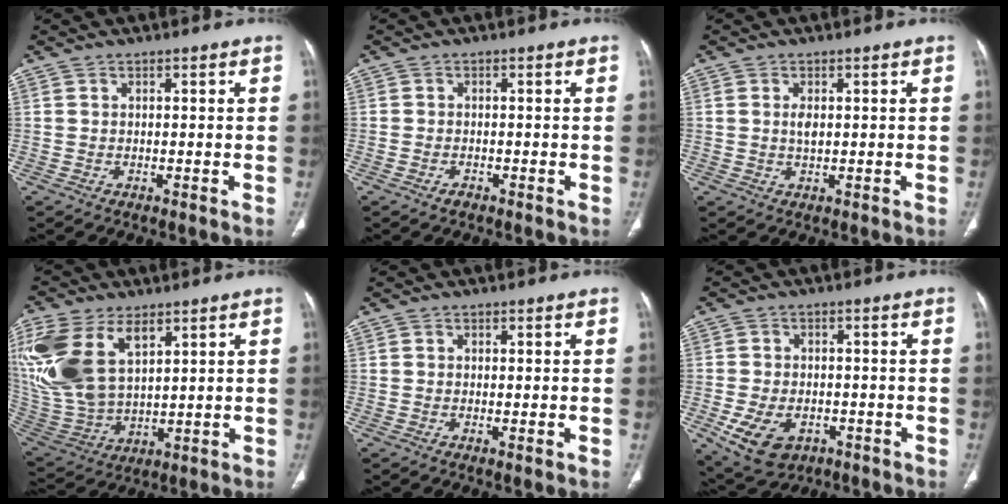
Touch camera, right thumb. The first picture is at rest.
{"total": 1.2, "force": [-0.9, 0.6, 0.6], "torque": [-0.012, 0.001, -0.016]}
{"total": 1.9, "force": [0.4, 1.0, 1.6], "torque": [-0.030, -0.002, 0.010]}
{"total": 20.4, "force": [8.8, 11.6, 14.3], "torque": [-0.321, -0.017, 0.185]}
{"total": 1.0, "force": [-0.2, 0.2, 1.0], "torque": [-0.021, -0.004, -0.004]}
{"total": 10.3, "force": [-4.1, 7.0, 6.4], "torque": [-0.113, 0.012, -0.055]}